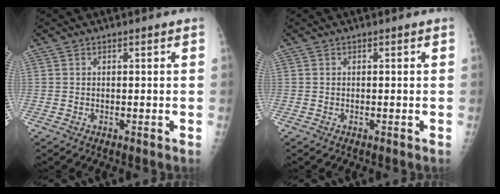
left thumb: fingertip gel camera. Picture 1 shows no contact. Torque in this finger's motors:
{"motor_torque": [0.00, 0.00, 0.00, 0.00, 0.00]}